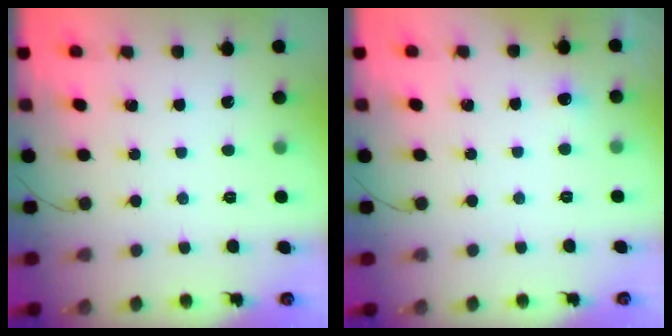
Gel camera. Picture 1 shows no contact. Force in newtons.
{"total": 3.2, "press": 2.9, "slide": 1.3}